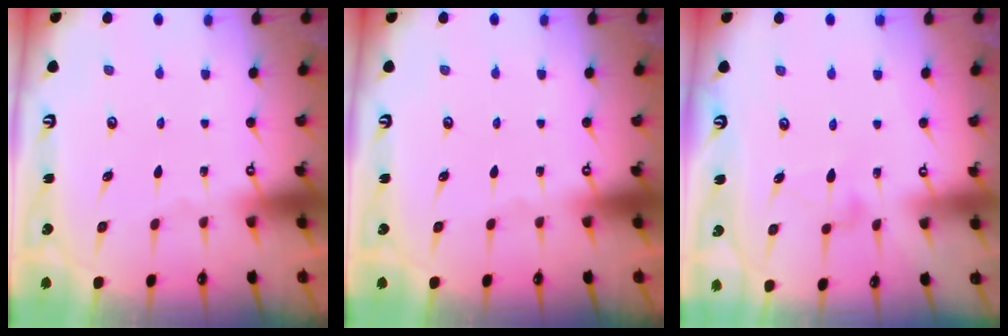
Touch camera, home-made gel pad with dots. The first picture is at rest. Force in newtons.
{"total": 0.0}
{"total": 7.1, "press": 7.1, "slide": 0.3}